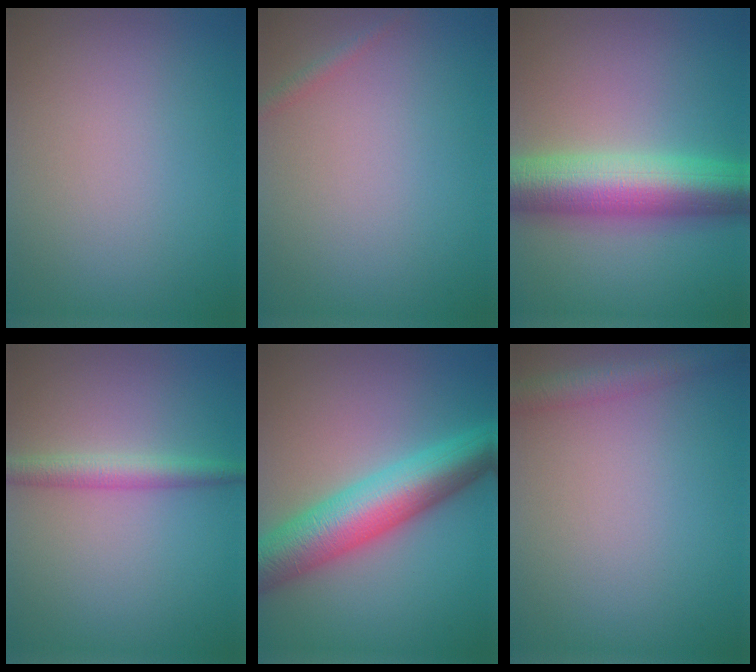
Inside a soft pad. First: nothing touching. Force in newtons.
{"total": 0.8, "press": 0.7, "slide": 0.1}
{"total": 9.9, "press": 9.9, "slide": 0.1}
{"total": 2.6, "press": 2.6, "slide": 0.1}
{"total": 9.1, "press": 9.1, "slide": 0.1}
{"total": 2.2, "press": 2.2, "slide": 0.1}